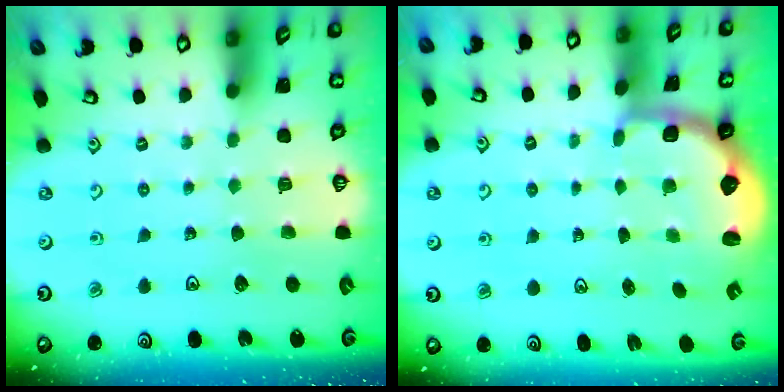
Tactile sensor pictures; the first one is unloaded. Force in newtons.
{"total": 2.6, "press": 2.0, "slide": 1.7}